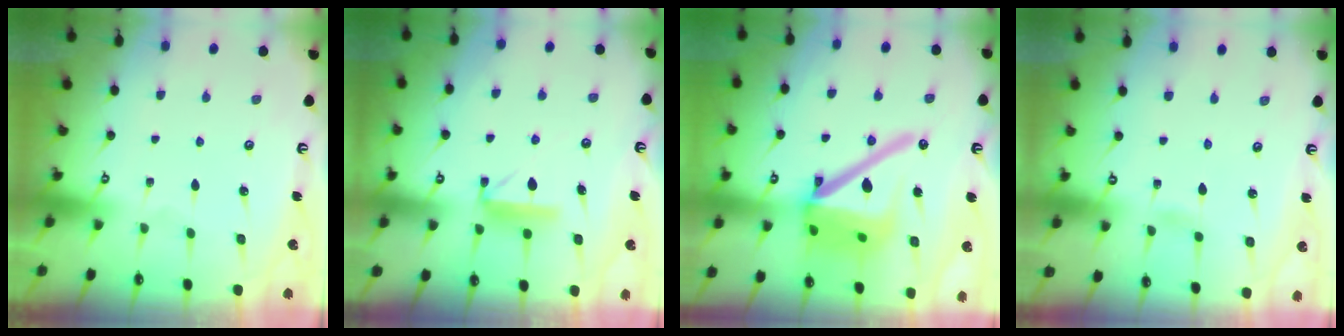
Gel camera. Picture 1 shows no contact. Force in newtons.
{"total": 9.1, "press": 9.1, "slide": 0.3}
{"total": 20.2, "press": 20.0, "slide": 2.7}
{"total": 1.6, "press": 1.6, "slide": 0.2}